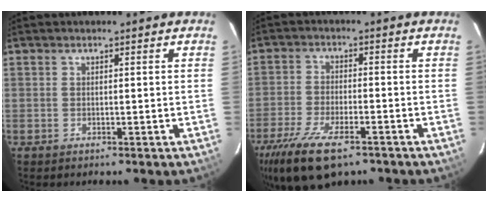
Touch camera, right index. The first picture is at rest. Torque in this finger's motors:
{"motor_torque": [1.37, -0.77, 0.58, 0.14]}